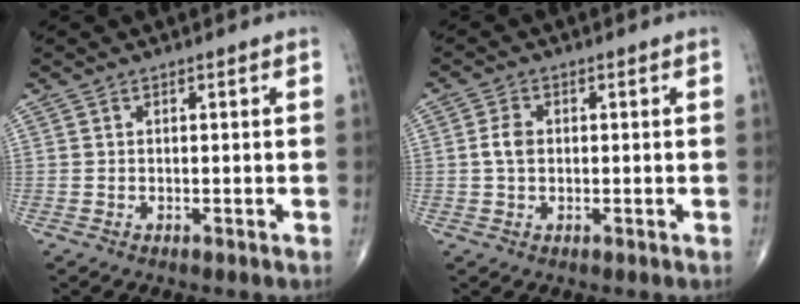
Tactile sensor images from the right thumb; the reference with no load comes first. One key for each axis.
{"total": 3.1, "fx": 0.1, "fy": 2.1, "fz": 2.3, "tx": -0.045, "ty": 0.006, "tz": -0.003}